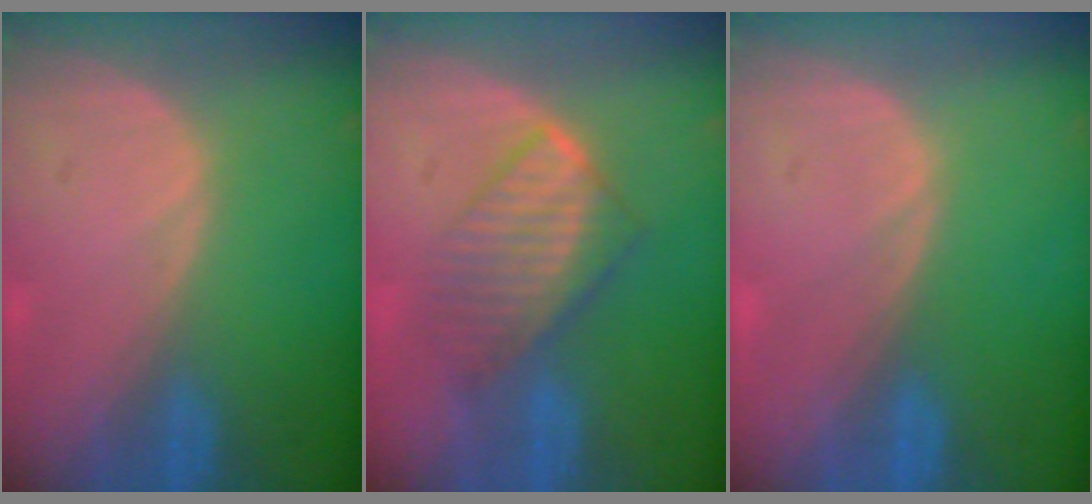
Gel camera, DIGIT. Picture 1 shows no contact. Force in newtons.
{"total": 6.5, "press": 6.3, "slide": 1.7}
{"total": 0.0}